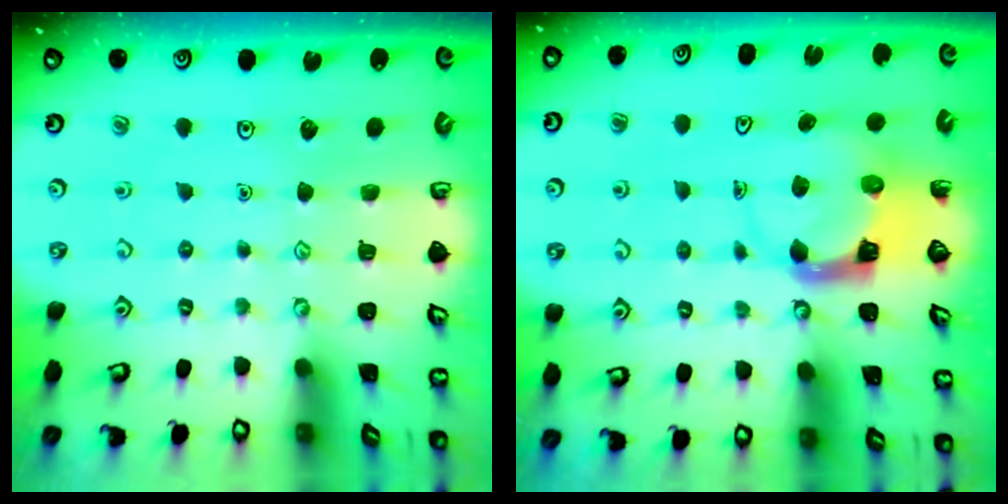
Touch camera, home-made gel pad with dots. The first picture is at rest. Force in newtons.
{"total": 3.9, "press": 3.8, "slide": 0.5}